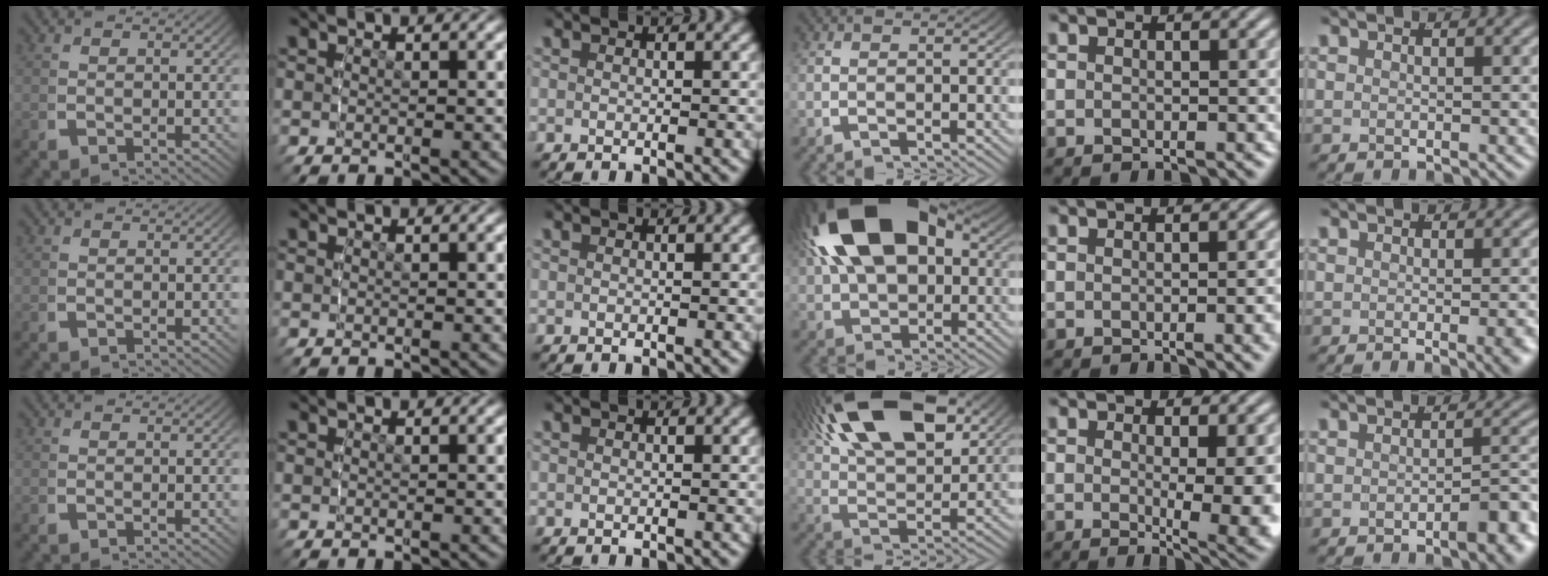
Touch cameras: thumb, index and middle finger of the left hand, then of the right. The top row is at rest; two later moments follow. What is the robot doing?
{"motion": "lift_and_place", "object": "screwdriver"}